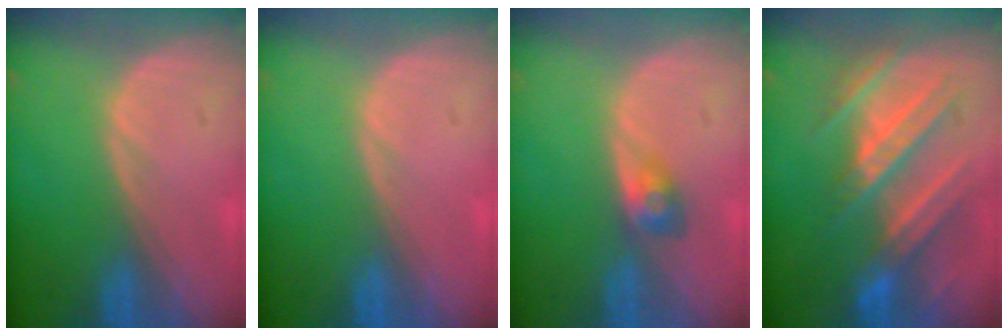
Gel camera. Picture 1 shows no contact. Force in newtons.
{"total": 0.0}
{"total": 3.0, "press": 2.6, "slide": 1.4}
{"total": 9.4, "press": 9.3, "slide": 1.6}